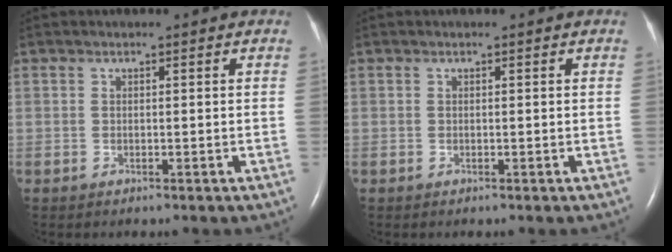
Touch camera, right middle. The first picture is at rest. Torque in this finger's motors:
{"motor_torque": [0.00, 0.00, 0.00, 0.00]}